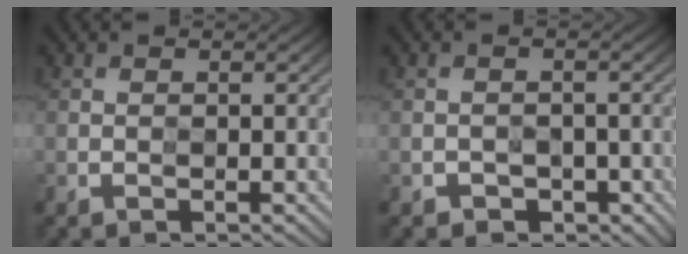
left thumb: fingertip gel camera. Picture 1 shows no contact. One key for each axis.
{"total": 1.4, "fx": -1.0, "fy": 0.5, "fz": -0.9, "tx": 0.020, "ty": 0.001, "tz": -0.016}